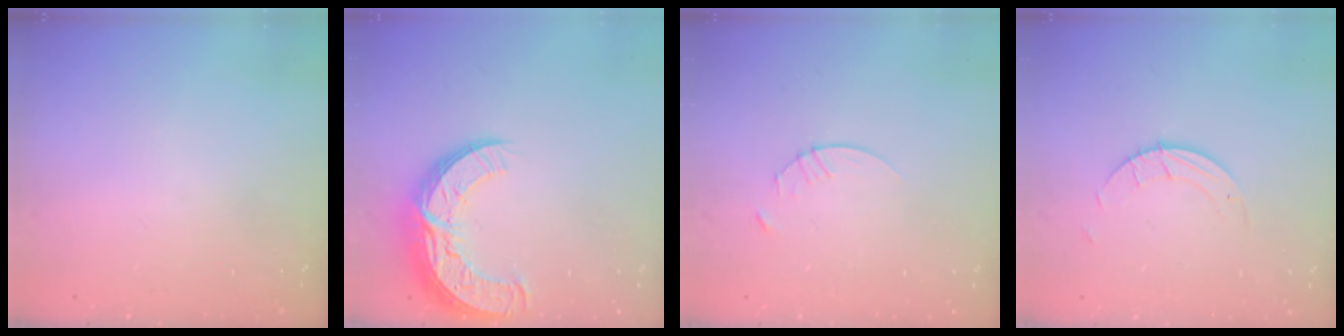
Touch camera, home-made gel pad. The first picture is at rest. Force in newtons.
{"total": 13.9, "press": 13.9, "slide": 1.3}
{"total": 2.9, "press": 2.9, "slide": 0.4}
{"total": 1.5, "press": 1.5, "slide": 0.1}